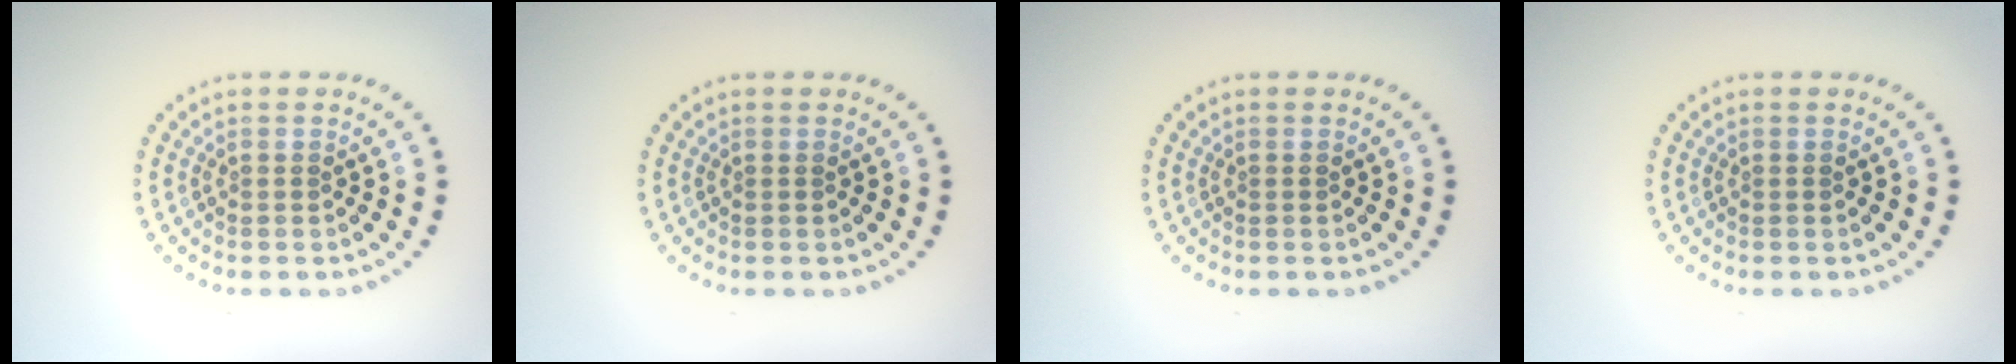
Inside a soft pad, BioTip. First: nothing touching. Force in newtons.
{"total": 0.0}
{"total": 0.0}
{"total": 0.0}